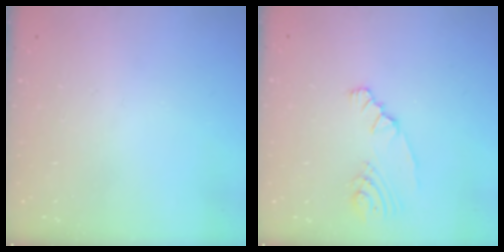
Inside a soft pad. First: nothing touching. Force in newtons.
{"total": 3.5, "press": 3.2, "slide": 1.3}